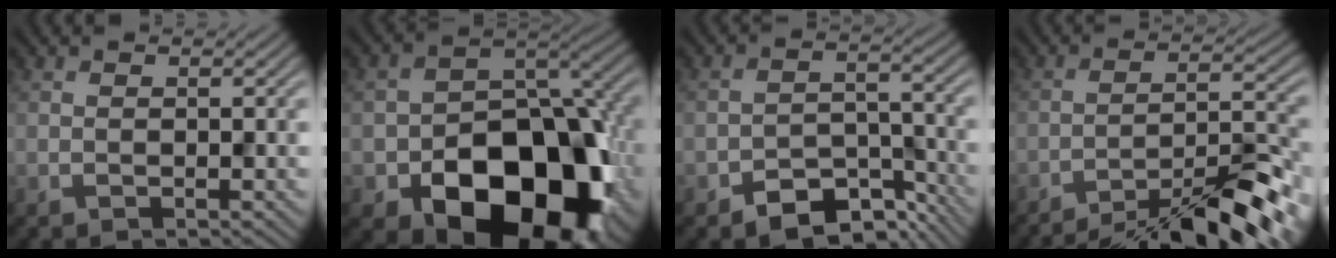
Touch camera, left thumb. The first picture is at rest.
{"total": 20.2, "force": [-8.9, 13.2, 12.3], "torque": [-0.180, -0.039, -0.128]}
{"total": 6.4, "force": [-4.9, 3.1, 2.8], "torque": [-0.041, -0.001, -0.087]}
{"total": 11.3, "force": [-9.3, 1.6, 6.3], "torque": [-0.099, 0.006, -0.135]}